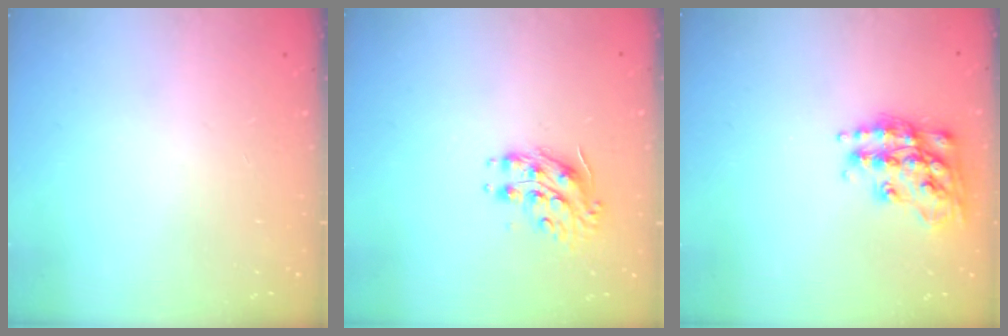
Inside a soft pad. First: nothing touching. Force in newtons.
{"total": 8.7, "press": 8.7, "slide": 0.5}
{"total": 17.4, "press": 17.3, "slide": 1.2}